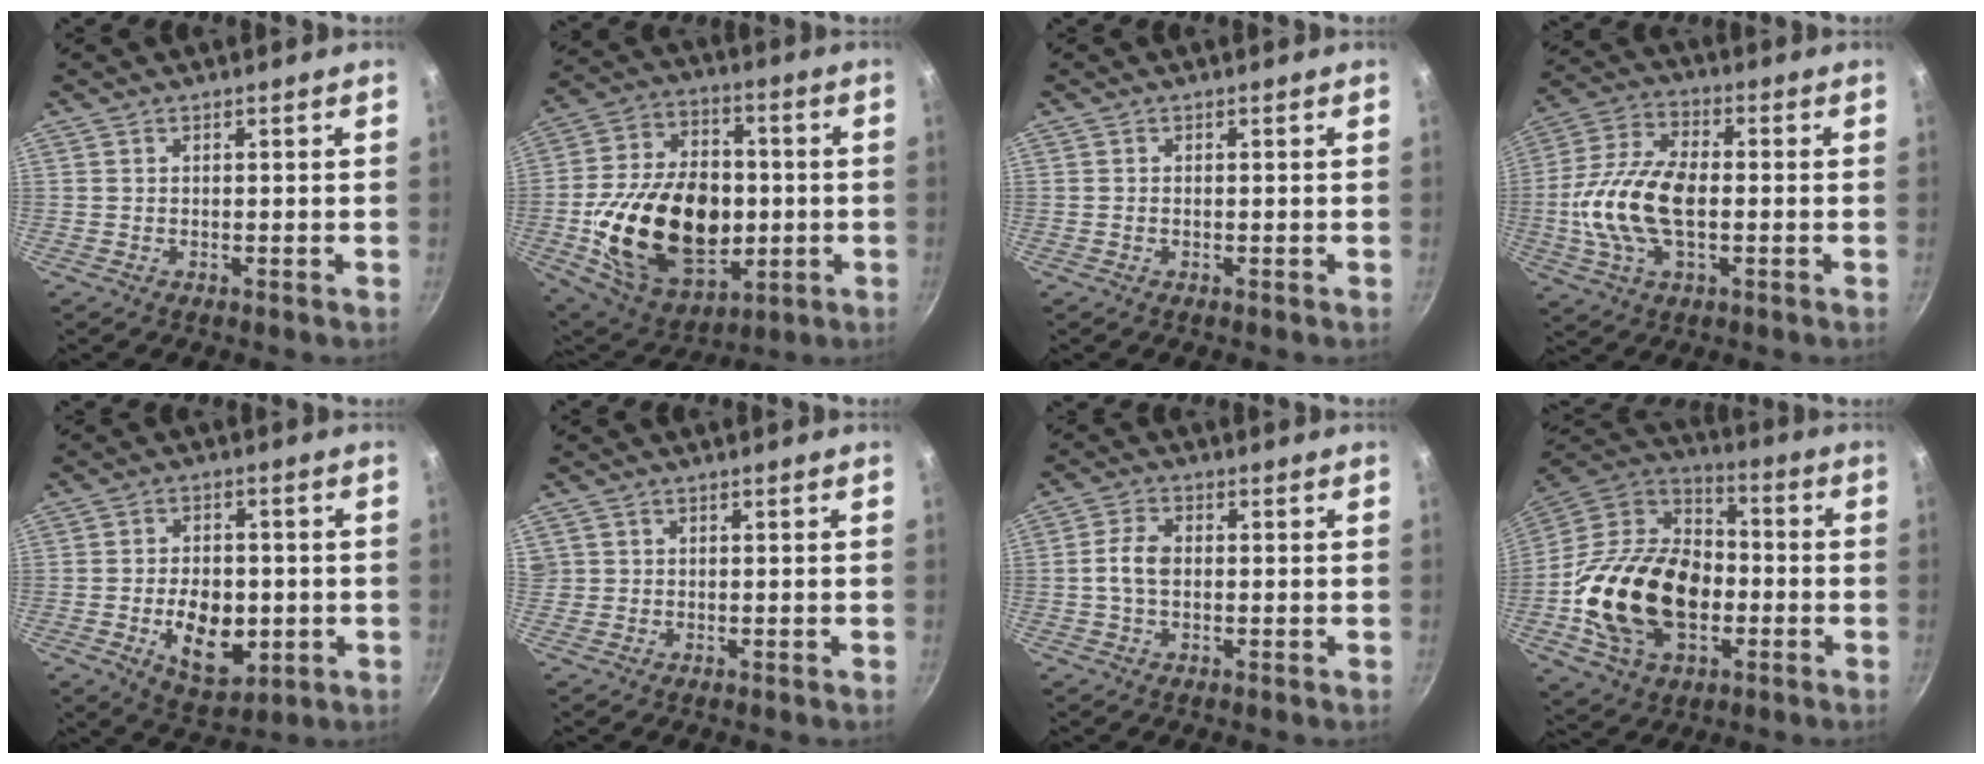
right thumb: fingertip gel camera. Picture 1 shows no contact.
{"total": 26.6, "force": [-2.9, 18.1, 19.3], "torque": [-0.307, 0.020, -0.037]}
{"total": 0.0}
{"total": 15.7, "force": [-1.5, 8.5, 13.1], "torque": [-0.252, 0.027, -0.039]}
{"total": 12.2, "force": [-2.4, 7.8, 9.0], "torque": [-0.111, 0.003, -0.025]}
{"total": 1.2, "force": [0.2, 1.2, 0.2], "torque": [0.003, 0.006, 0.004]}
{"total": 5.1, "force": [-0.1, 3.2, 3.9], "torque": [-0.079, 0.015, -0.008]}
{"total": 25.9, "force": [-4.9, 17.6, 18.4], "torque": [-0.311, 0.047, -0.088]}